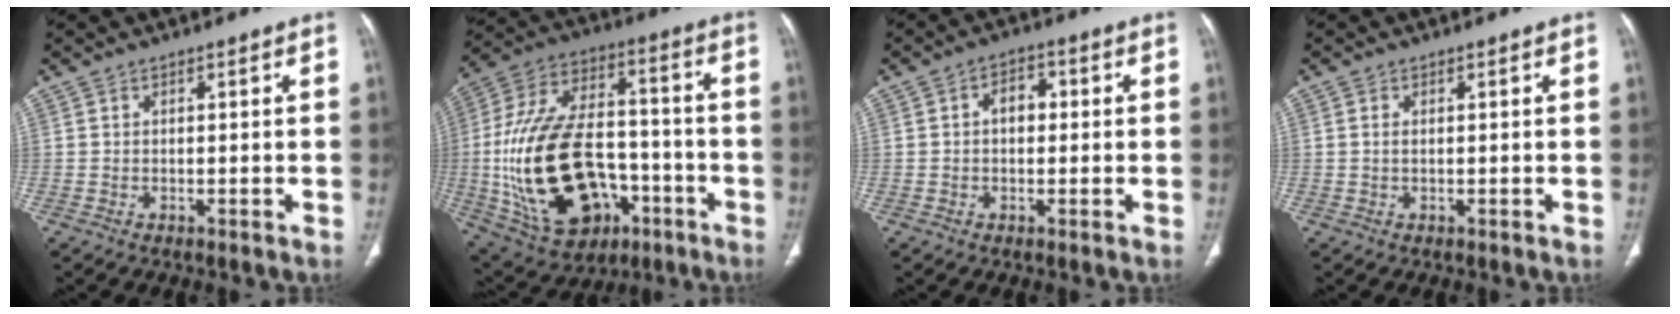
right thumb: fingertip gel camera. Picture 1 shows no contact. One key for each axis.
{"total": 28.0, "fx": -6.6, "fy": 17.8, "fz": 20.6, "tx": -0.395, "ty": 0.038, "tz": -0.084}
{"total": 4.2, "fx": 0.3, "fy": 2.8, "fz": 3.1, "tx": -0.039, "ty": 0.016, "tz": -0.001}
{"total": 0.9, "fx": 0.2, "fy": 0.4, "fz": 0.7, "tx": -0.019, "ty": 0.003, "tz": 0.005}